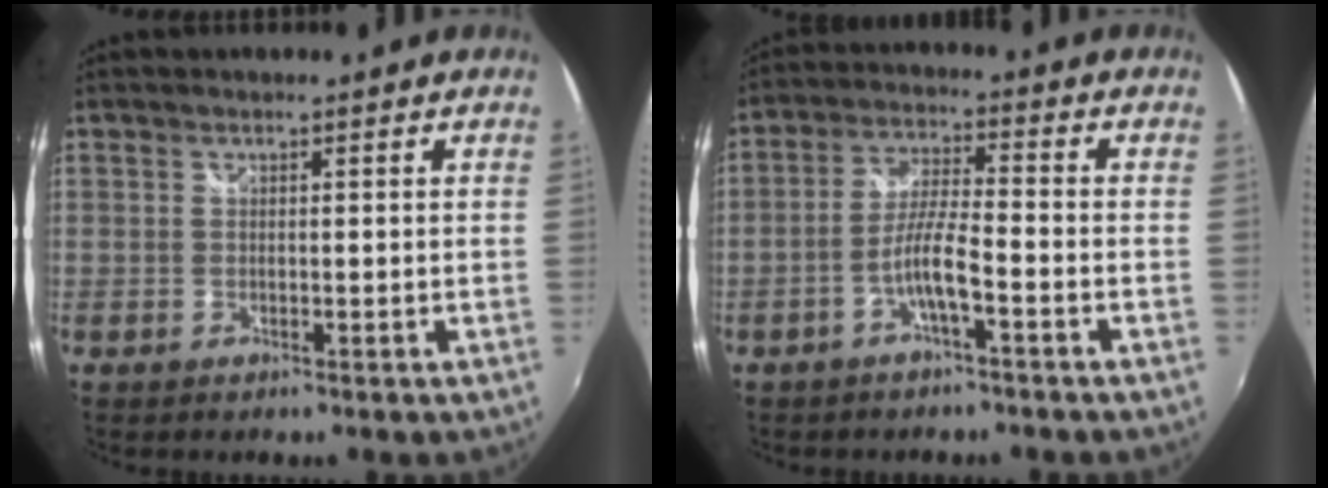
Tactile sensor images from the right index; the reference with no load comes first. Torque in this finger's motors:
{"motor_torque": [0.97, -0.34, 0.51, 0.14]}